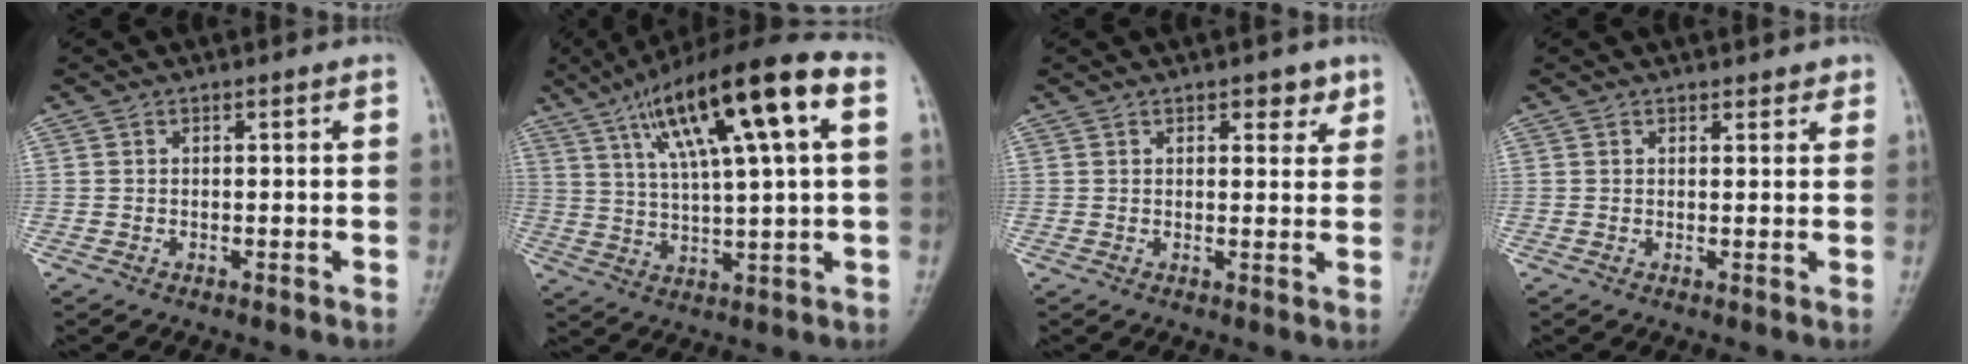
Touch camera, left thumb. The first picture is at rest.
{"total": 19.8, "force": [7.4, 4.2, 17.9], "torque": [-0.295, 0.014, 0.121]}
{"total": 3.2, "force": [1.9, 1.7, 1.9], "torque": [0.000, -0.006, 0.022]}
{"total": 1.5, "force": [1.2, 0.7, 0.3], "torque": [0.010, -0.007, 0.012]}